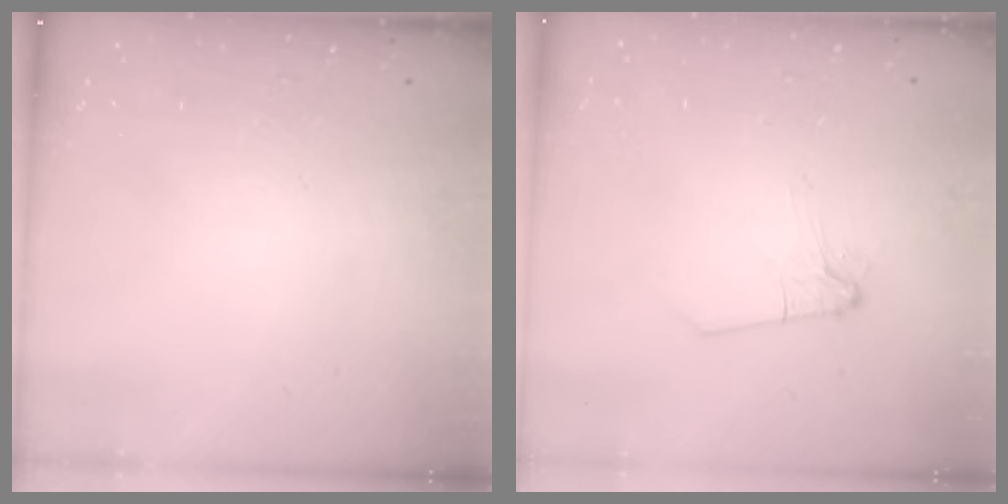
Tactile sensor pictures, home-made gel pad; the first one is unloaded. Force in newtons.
{"total": 2.5, "press": 2.5, "slide": 0.5}